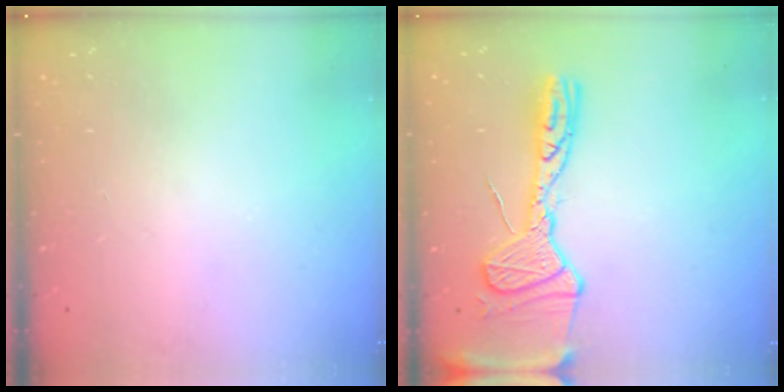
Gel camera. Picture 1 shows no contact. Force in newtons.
{"total": 16.8, "press": 16.7, "slide": 1.7}